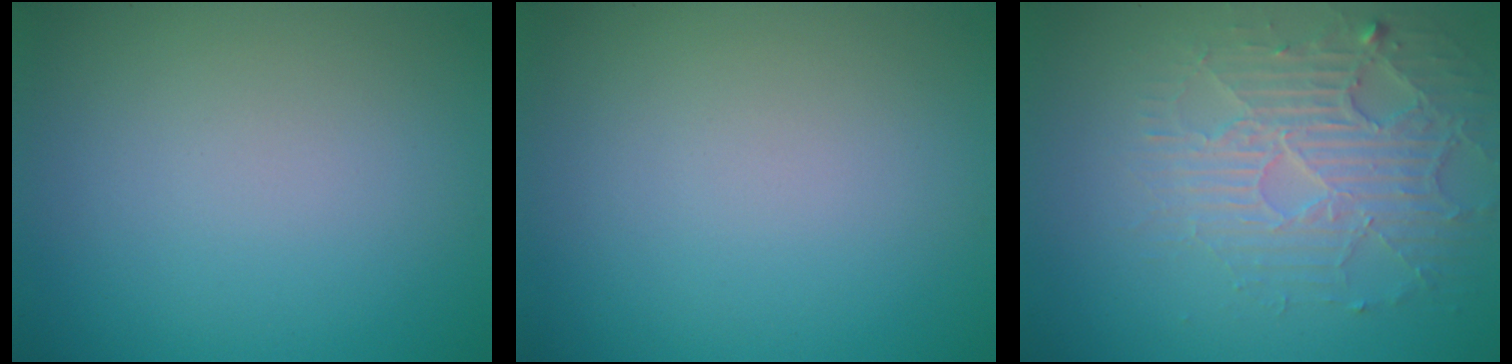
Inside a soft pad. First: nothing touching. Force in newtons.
{"total": 0.0}
{"total": 4.3, "press": 3.8, "slide": 2.0}